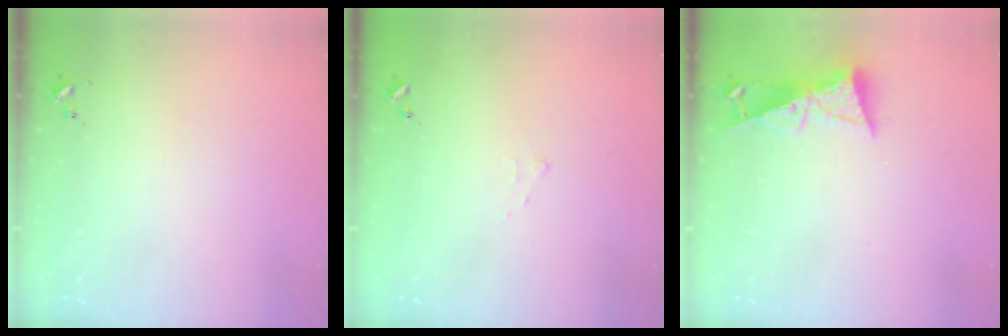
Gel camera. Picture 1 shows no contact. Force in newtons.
{"total": 4.4, "press": 4.3, "slide": 0.6}
{"total": 8.6, "press": 8.6, "slide": 0.3}